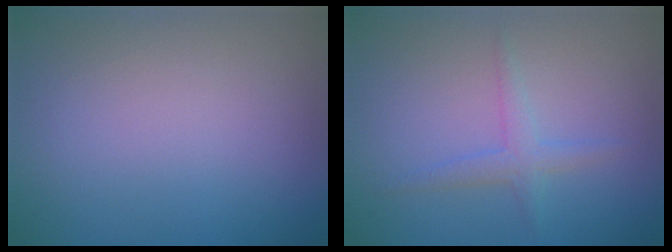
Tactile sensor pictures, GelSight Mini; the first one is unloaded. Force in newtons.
{"total": 1.7, "press": 1.7, "slide": 0.0}